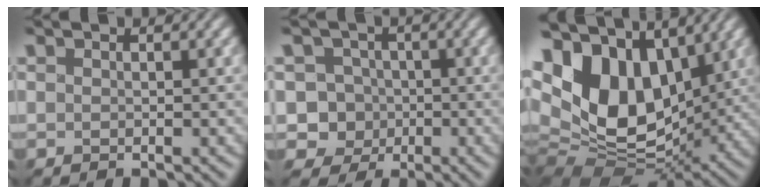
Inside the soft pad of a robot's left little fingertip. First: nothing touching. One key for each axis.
{"total": 4.5, "fx": -1.1, "fy": 4.1, "fz": 1.2, "tx": 0.003, "ty": 0.006, "tz": -0.044}
{"total": 15.1, "fx": 2.9, "fy": 10.0, "fz": 10.9, "tx": -0.228, "ty": 0.009, "tz": 0.040}